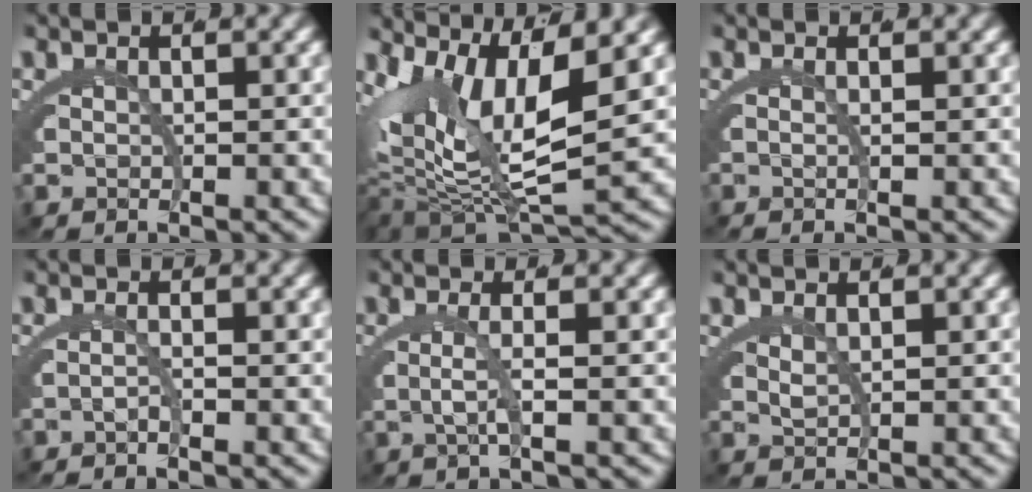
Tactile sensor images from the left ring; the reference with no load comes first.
{"total": 10.3, "force": [-1.3, 6.4, 7.9], "torque": [-0.139, -0.026, -0.017]}
{"total": 1.4, "force": [0.1, -1.3, -0.5], "torque": [0.022, 0.006, 0.001]}
{"total": 1.7, "force": [-1.0, -1.3, -0.4], "torque": [0.023, 0.008, -0.024]}
{"total": 1.9, "force": [-0.3, -1.4, 1.2], "torque": [-0.012, 0.006, -0.011]}
{"total": 1.1, "force": [0.7, -0.8, 0.1], "torque": [0.002, -0.003, 0.019]}